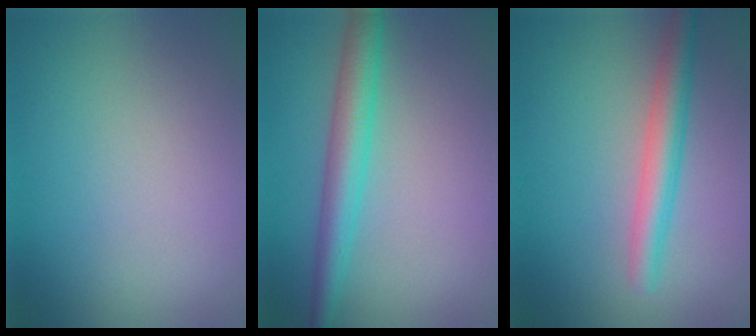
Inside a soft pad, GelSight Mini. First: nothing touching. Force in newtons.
{"total": 3.9, "press": 3.9, "slide": 0.1}
{"total": 3.3, "press": 3.3, "slide": 0.1}